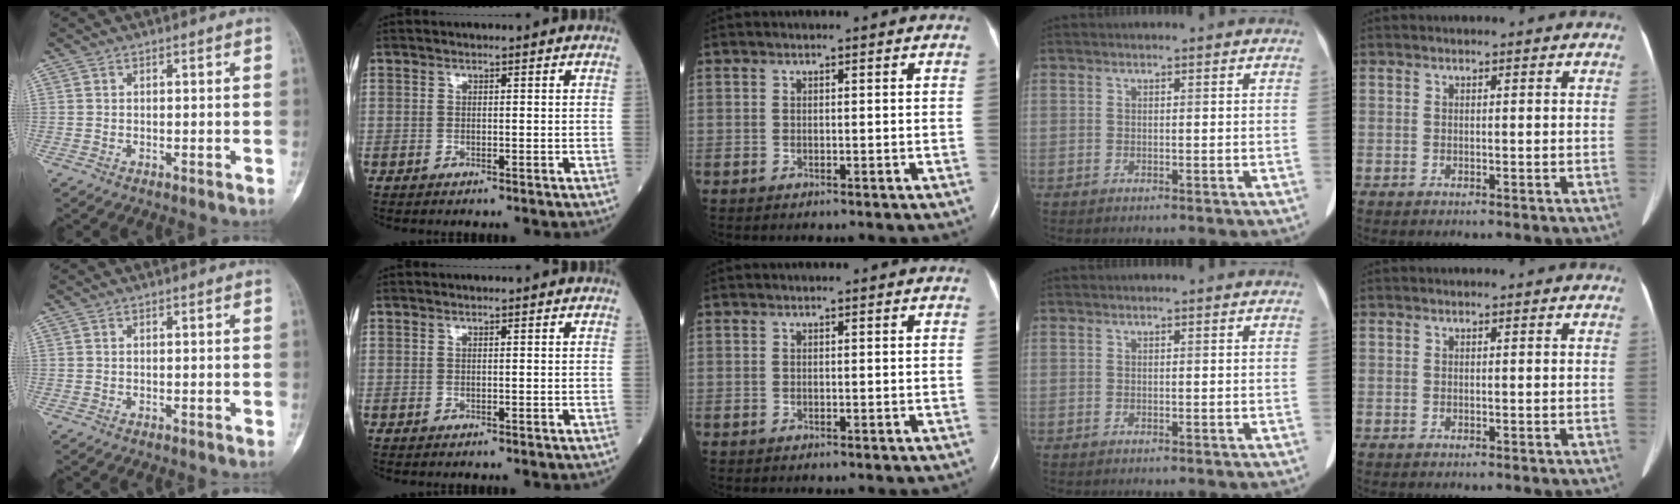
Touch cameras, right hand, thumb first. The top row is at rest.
{}